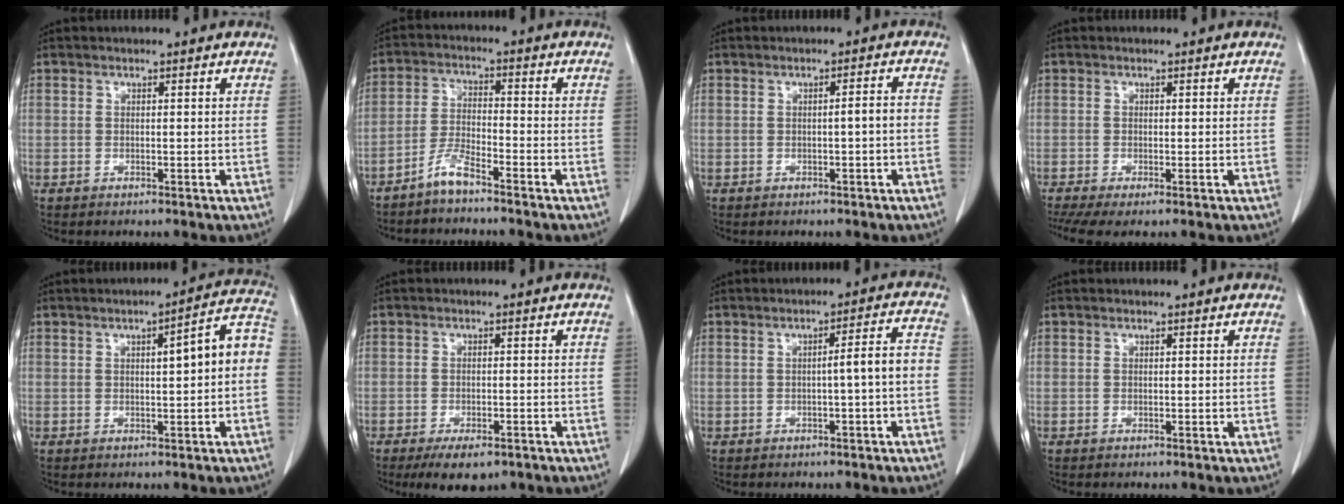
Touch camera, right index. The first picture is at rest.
{"total": 4.3, "force": [-3.7, 0.3, 2.3], "torque": [-0.053, -0.007, -0.077]}
{"total": 1.8, "force": [-0.5, 0.0, 1.8], "torque": [-0.026, 0.002, -0.006]}
{"total": 4.1, "force": [-2.6, 1.0, 3.0], "torque": [-0.060, -0.010, -0.047]}
{"total": 7.4, "force": [0.2, 0.9, 7.4], "torque": [-0.096, 0.026, -0.001]}
{"total": 5.5, "force": [-3.8, 2.2, 3.3], "torque": [-0.051, -0.006, -0.056]}
{"total": 4.4, "force": [-1.0, -0.2, 4.2], "torque": [-0.057, 0.014, -0.014]}
{"total": 0.0}